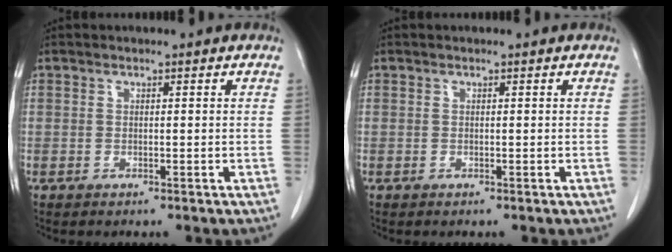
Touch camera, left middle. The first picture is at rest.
{"total": 0.0}